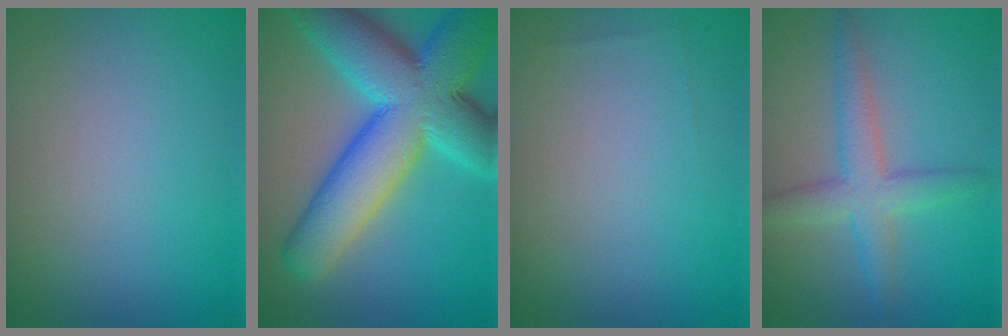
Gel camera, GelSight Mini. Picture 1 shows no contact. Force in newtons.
{"total": 13.1, "press": 13.1, "slide": 0.4}
{"total": 0.0}
{"total": 3.8, "press": 3.8, "slide": 0.1}